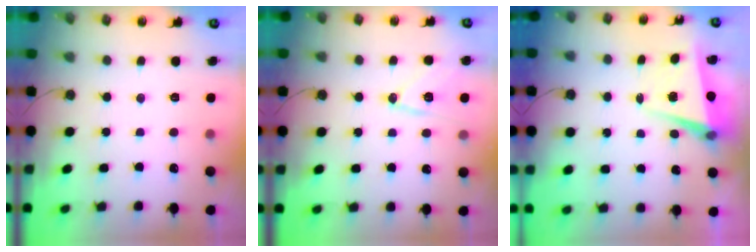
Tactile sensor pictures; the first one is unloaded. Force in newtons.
{"total": 12.3, "press": 12.2, "slide": 1.3}
{"total": 5.5, "press": 5.2, "slide": 1.6}